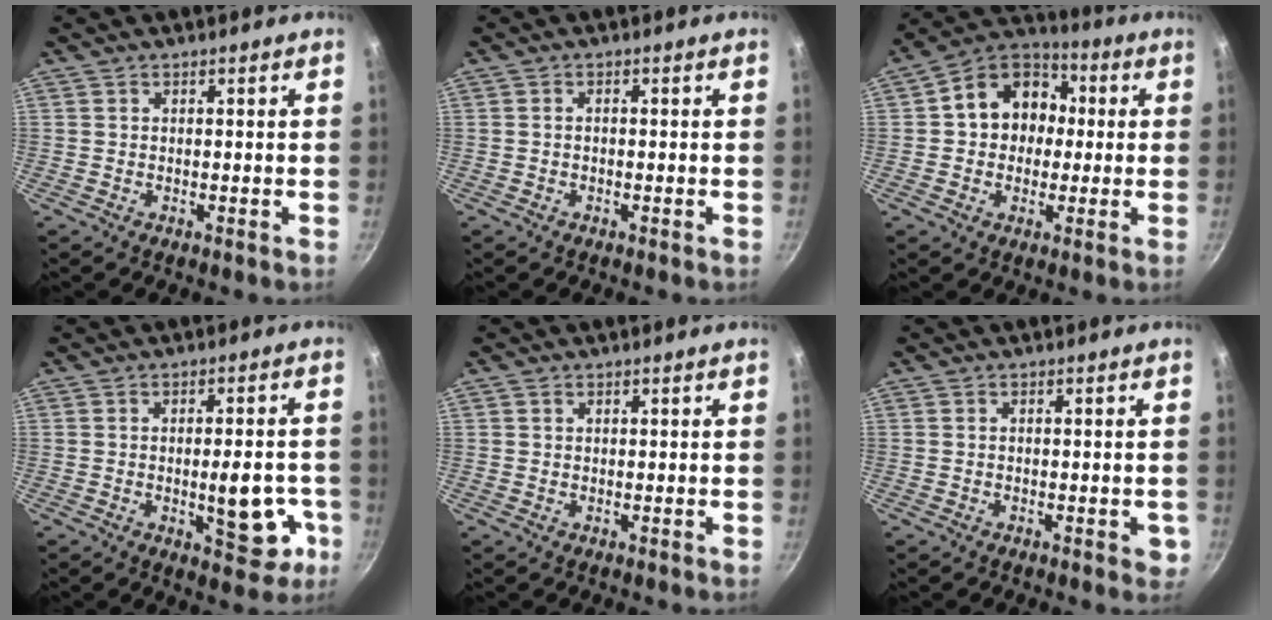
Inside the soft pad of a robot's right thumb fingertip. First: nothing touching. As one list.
[{"total": 0.7, "force": [-0.3, 0.4, 0.5], "torque": [-0.014, 0.008, -0.005]}, {"total": 13.4, "force": [1.1, 11.1, 7.4], "torque": [-0.073, 0.031, -0.002]}, {"total": 10.6, "force": [-2.6, 4.4, 9.2], "torque": [-0.096, 0.008, -0.028]}, {"total": 0.6, "force": [0.3, 0.5, 0.2], "torque": [-0.004, 0.001, 0.005]}, {"total": 2.6, "force": [-0.8, 1.2, 2.2], "torque": [-0.019, 0.001, -0.011]}]